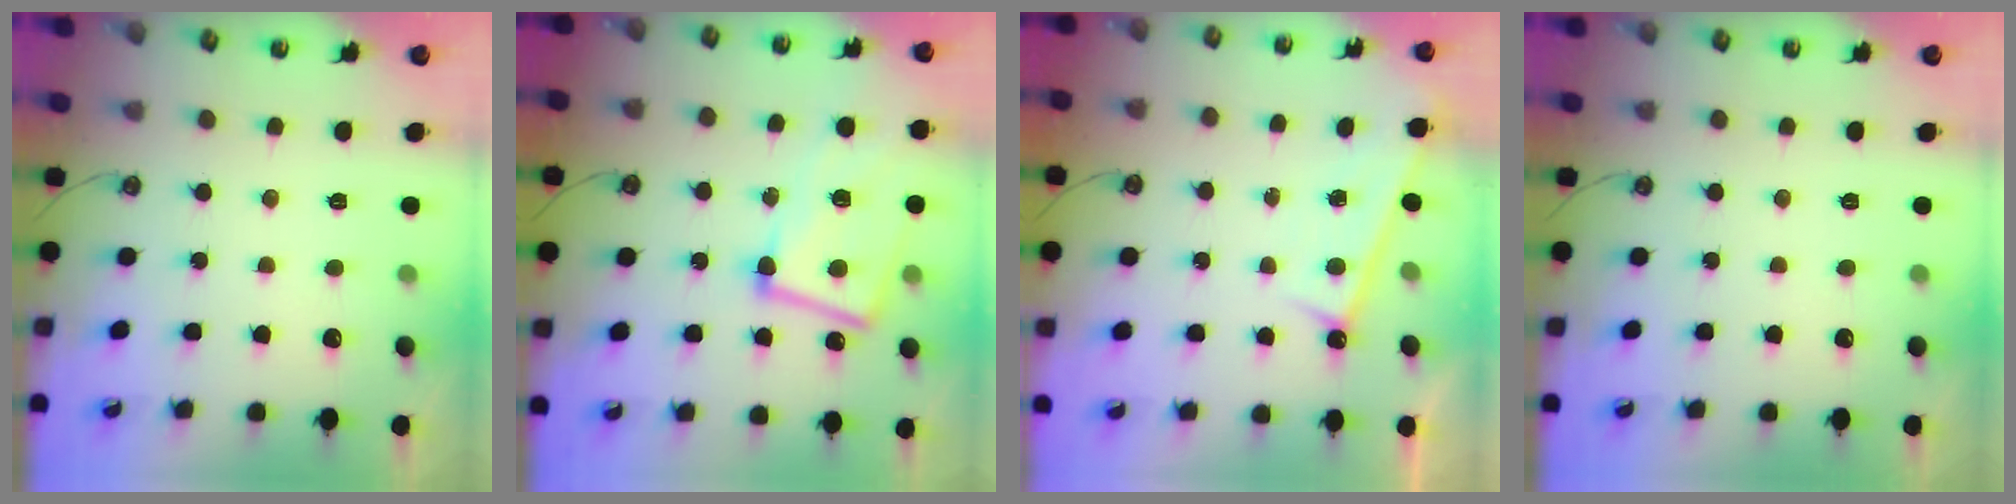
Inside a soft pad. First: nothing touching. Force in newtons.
{"total": 11.0, "press": 10.8, "slide": 1.9}
{"total": 0.6, "press": 0.1, "slide": 0.6}
{"total": 0.0}